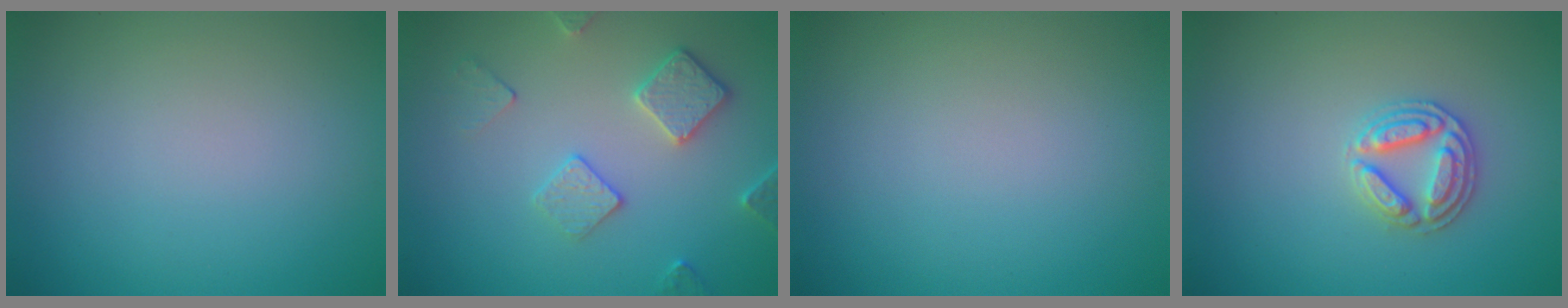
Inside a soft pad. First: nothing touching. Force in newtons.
{"total": 3.4, "press": 3.0, "slide": 1.6}
{"total": 0.0}
{"total": 2.8, "press": 2.8, "slide": 0.3}